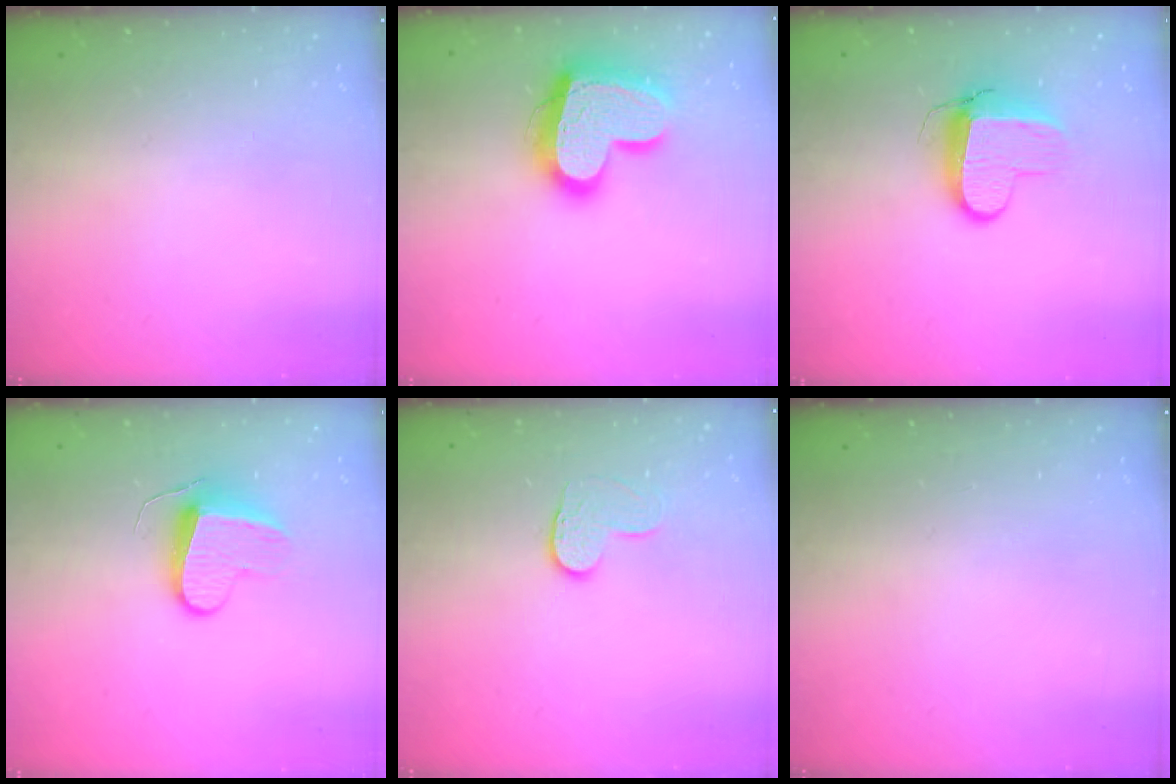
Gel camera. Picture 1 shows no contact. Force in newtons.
{"total": 19.9, "press": 19.9, "slide": 1.1}
{"total": 8.9, "press": 8.8, "slide": 1.0}
{"total": 9.1, "press": 9.0, "slide": 0.6}
{"total": 6.6, "press": 6.6, "slide": 0.3}
{"total": 0.0}